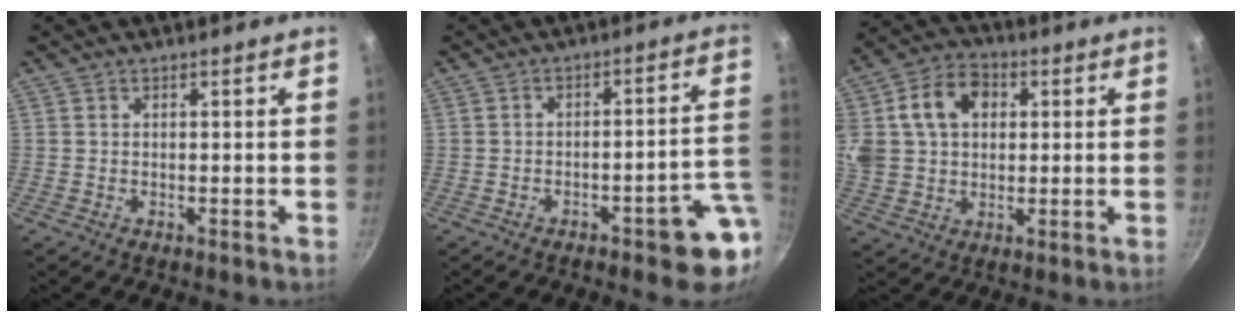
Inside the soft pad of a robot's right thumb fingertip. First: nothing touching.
{"total": 9.7, "force": [-3.4, 2.8, 8.6], "torque": [-0.071, 0.035, -0.039]}
{"total": 18.8, "force": [4.7, 14.4, 11.2], "torque": [-0.230, 0.034, 0.079]}